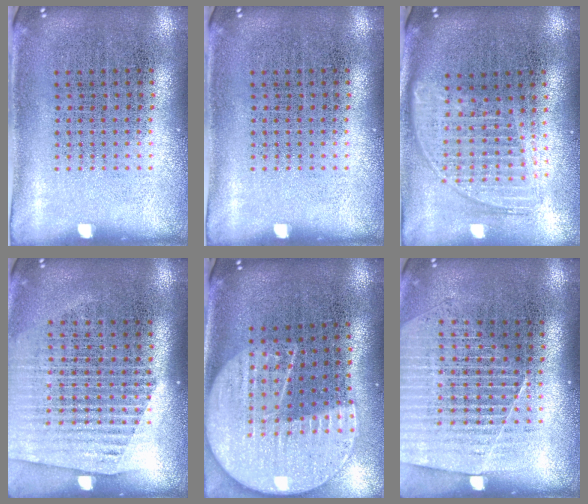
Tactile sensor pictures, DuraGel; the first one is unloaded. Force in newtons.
{"total": 0.0}
{"total": 1.8, "press": 1.5, "slide": 0.9}
{"total": 1.5, "press": 1.4, "slide": 0.5}
{"total": 2.3, "press": 2.0, "slide": 1.2}
{"total": 1.5, "press": 1.4, "slide": 0.5}